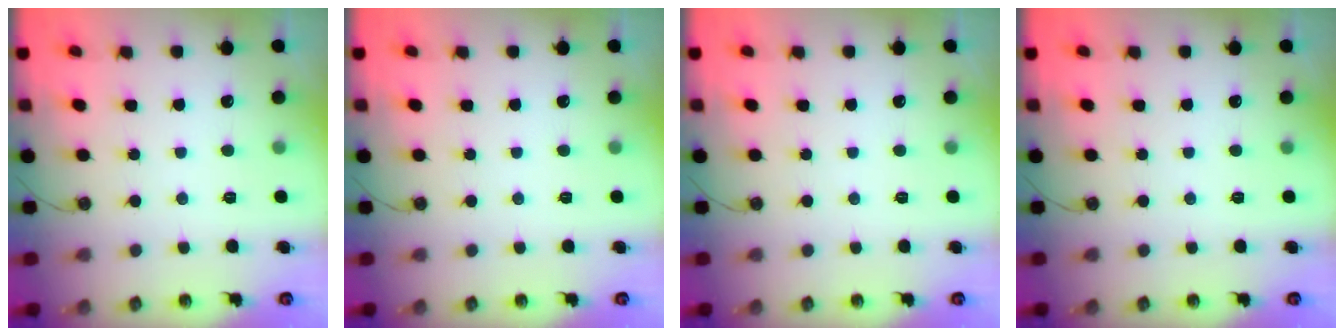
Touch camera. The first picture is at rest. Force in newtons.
{"total": 0.0}
{"total": 0.0}
{"total": 0.0}